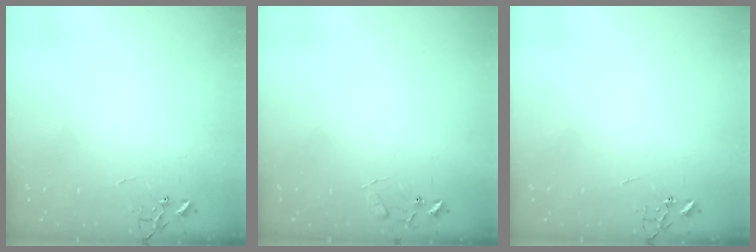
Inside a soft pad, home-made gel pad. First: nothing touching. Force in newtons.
{"total": 8.0, "press": 8.0, "slide": 0.5}
{"total": 0.0}